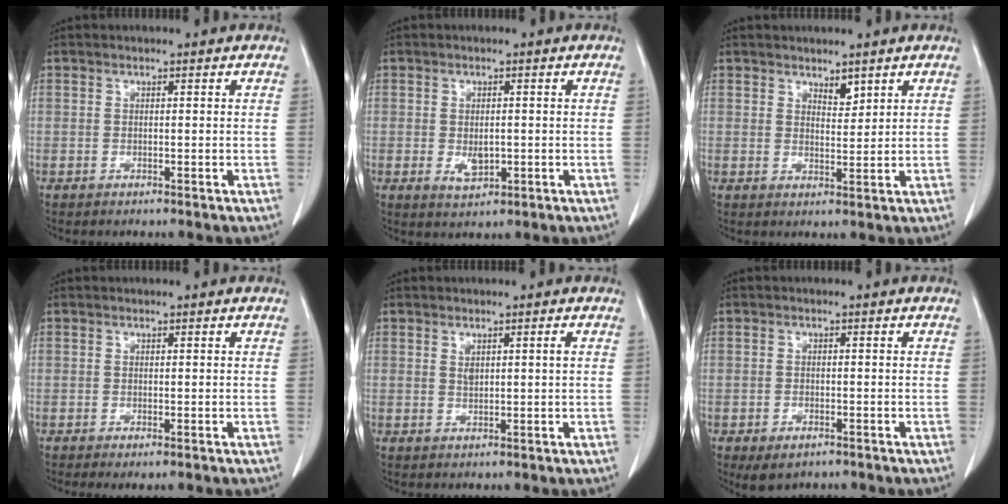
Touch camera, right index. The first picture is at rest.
{"total": 3.1, "force": [-0.5, 1.7, 2.5], "torque": [-0.044, -0.005, 0.002]}
{"total": 2.3, "force": [1.8, 0.9, 1.2], "torque": [-0.019, -0.007, 0.033]}
{"total": 1.0, "force": [-0.4, 0.3, 0.9], "torque": [-0.017, -0.005, -0.004]}
{"total": 1.6, "force": [0.7, 0.2, 1.4], "torque": [-0.031, -0.001, 0.016]}
{"total": 3.4, "force": [-2.1, 1.8, 2.0], "torque": [-0.034, -0.006, -0.024]}